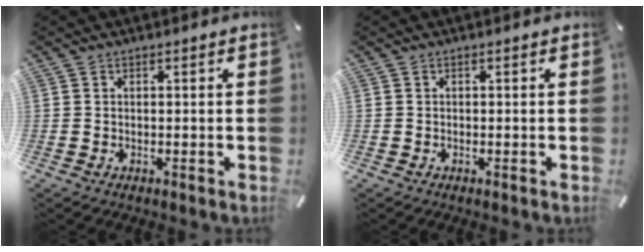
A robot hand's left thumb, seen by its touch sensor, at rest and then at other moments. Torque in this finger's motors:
{"motor_torque": [-0.22, -0.22, 0.02, -0.02, 0.00]}